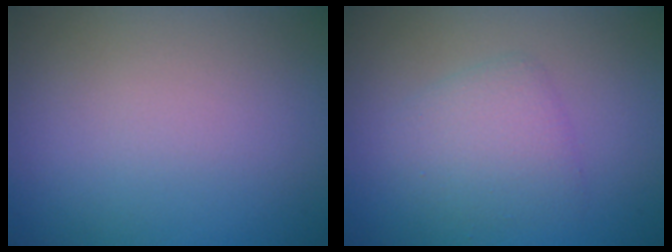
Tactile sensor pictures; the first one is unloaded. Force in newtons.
{"total": 2.8, "press": 2.8, "slide": 0.2}